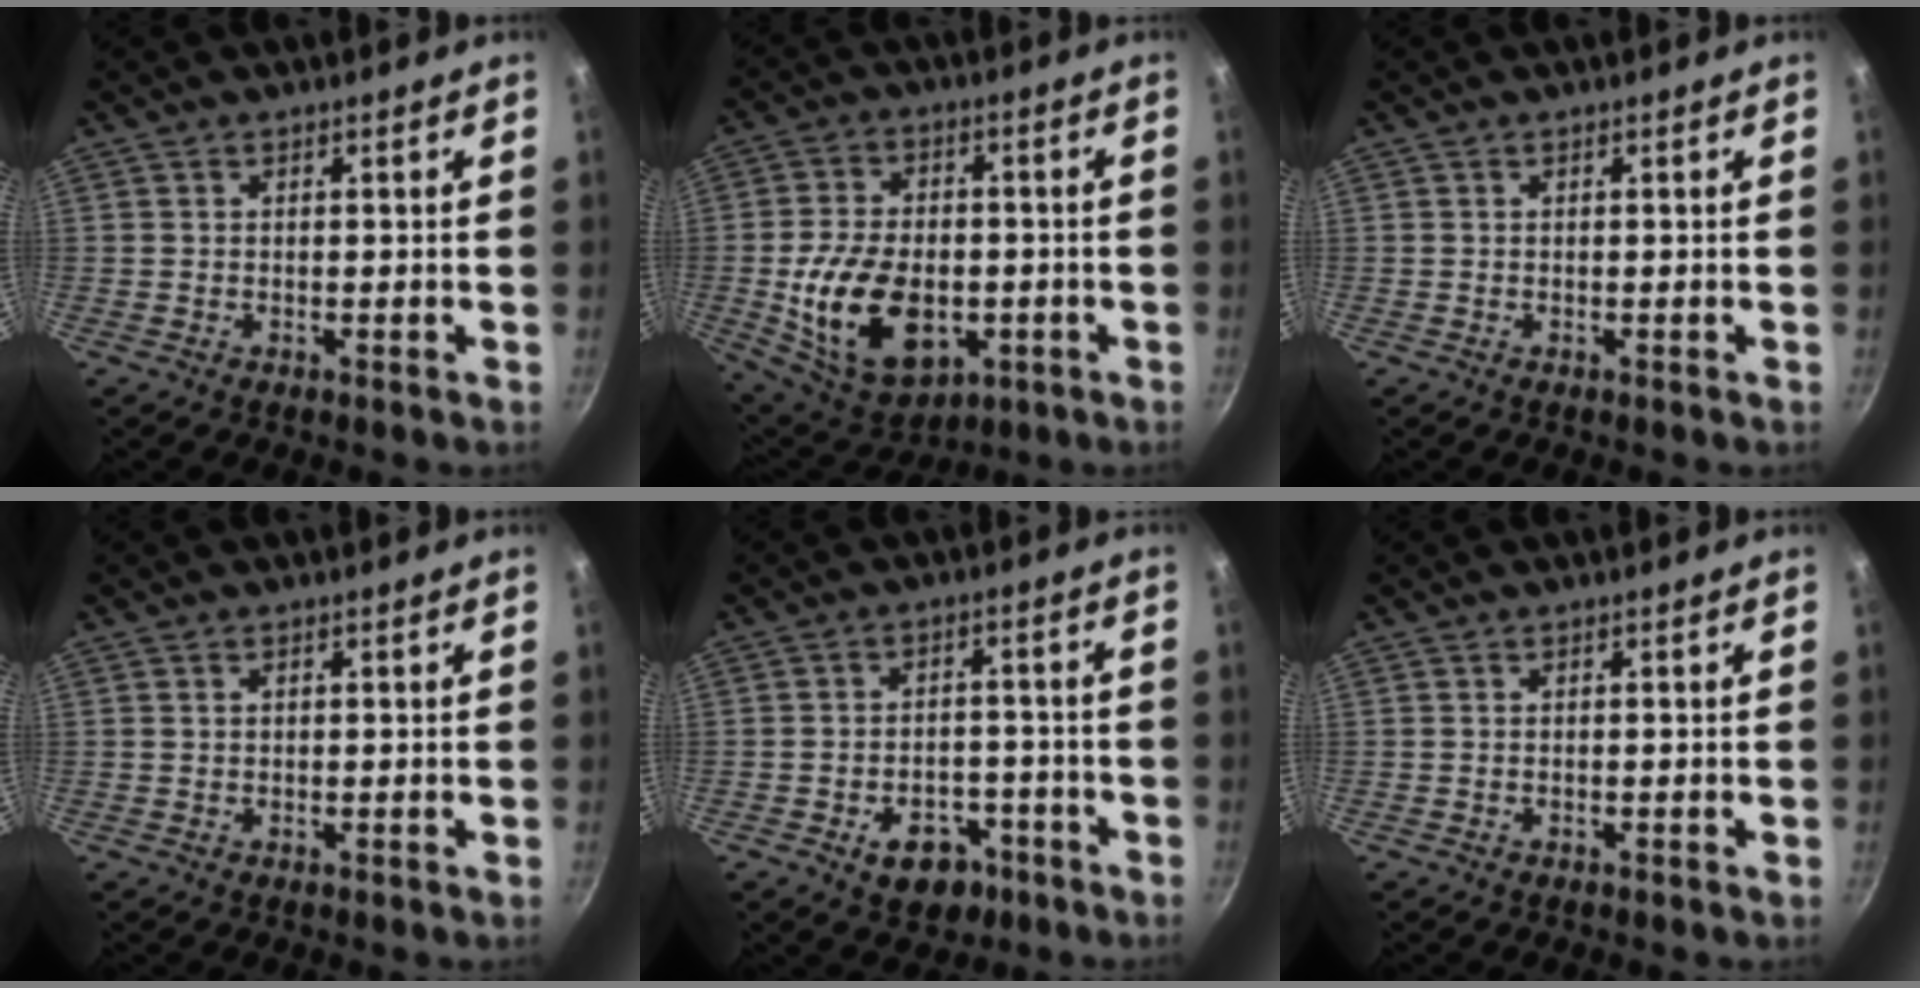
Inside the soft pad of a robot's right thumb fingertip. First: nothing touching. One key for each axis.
{"total": 18.0, "fx": -3.6, "fy": 11.6, "fz": 13.3, "tx": -0.223, "ty": 0.008, "tz": -0.044}
{"total": 0.0}
{"total": 0.7, "fx": 0.2, "fy": 0.6, "fz": 0.4, "tx": -0.005, "ty": 0.004, "tz": 0.004}
{"total": 8.1, "fx": -4.2, "fy": 5.5, "fz": 4.3, "tx": -0.035, "ty": 0.027, "tz": -0.052}
{"total": 0.0}